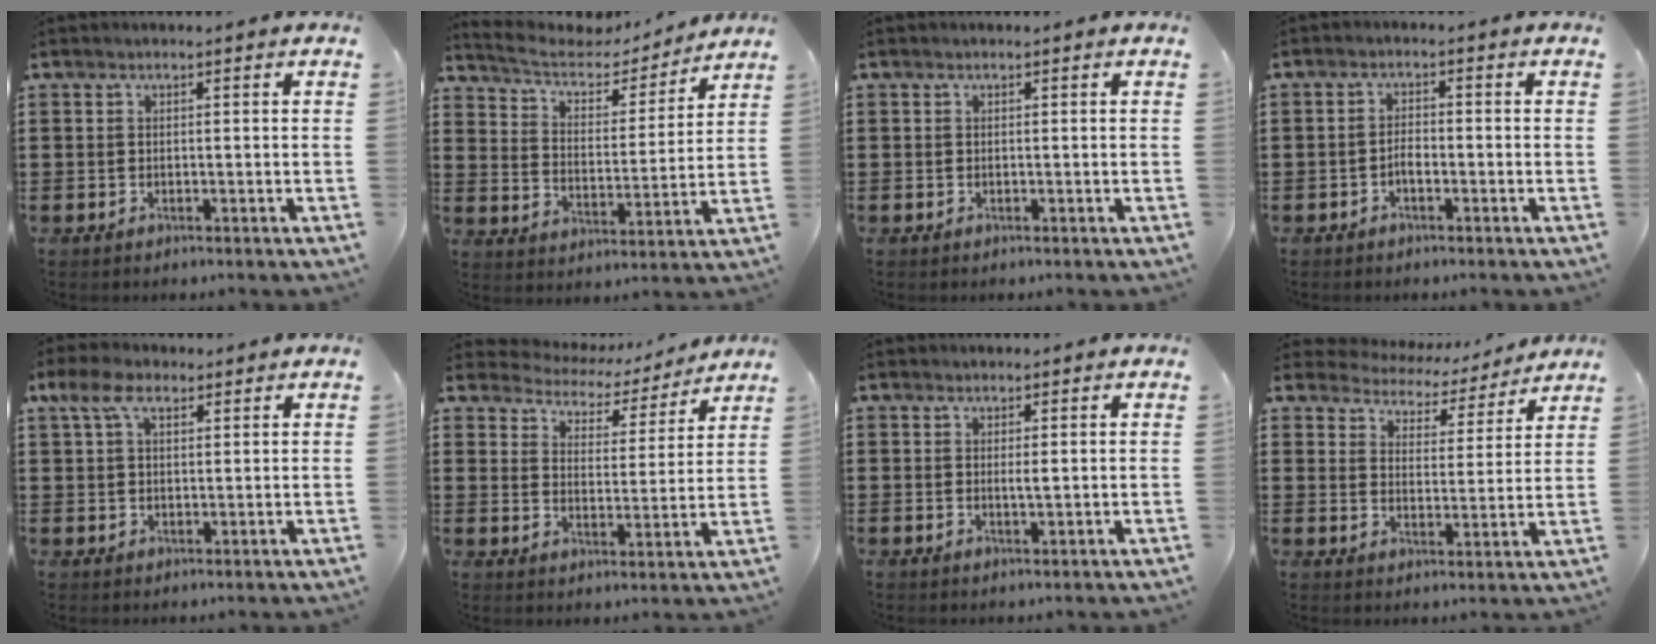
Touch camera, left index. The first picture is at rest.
{"total": 4.9, "force": [4.3, 1.7, 1.5], "torque": [-0.056, -0.030, 0.067]}
{"total": 0.0}
{"total": 1.9, "force": [-1.0, 0.7, 1.5], "torque": [-0.032, 0.004, -0.019]}
{"total": 5.5, "force": [2.9, 3.1, 3.6], "torque": [-0.084, 0.014, 0.051]}
{"total": 4.1, "force": [4.0, 1.0, -0.1], "torque": [-0.029, -0.032, 0.063]}
{"total": 1.2, "force": [0.3, 0.1, 1.1], "torque": [-0.025, -0.001, 0.006]}
{"total": 4.5, "force": [4.4, 0.9, -0.1], "torque": [-0.031, -0.033, 0.072]}